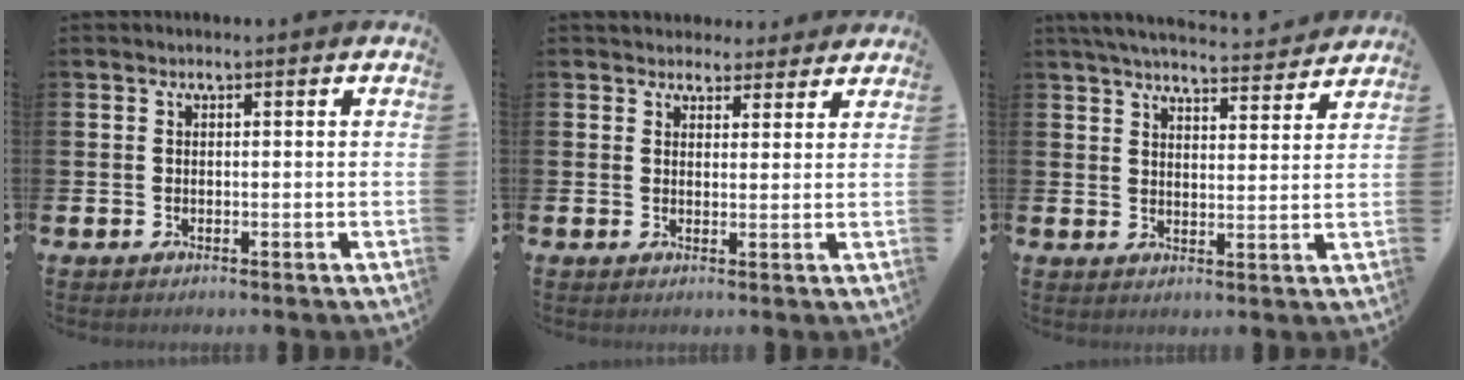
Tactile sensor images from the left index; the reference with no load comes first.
{"total": 3.4, "force": [3.1, 1.4, -0.2], "torque": [0.002, -0.014, 0.057]}
{"total": 5.3, "force": [5.2, 0.6, 0.9], "torque": [-0.035, -0.036, 0.092]}